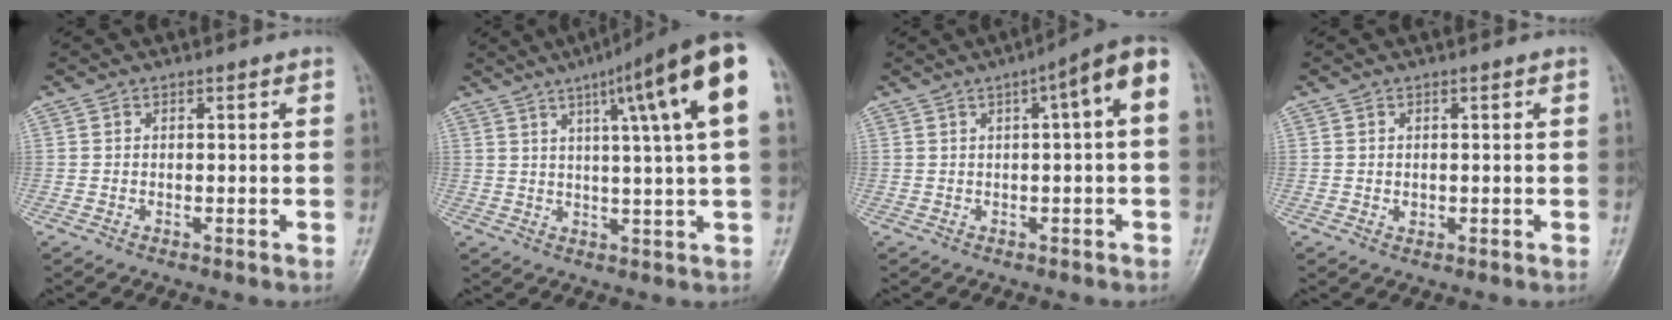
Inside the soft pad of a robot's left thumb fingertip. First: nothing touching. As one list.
[{"total": 16.7, "force": [6.3, 1.0, 15.4], "torque": [-0.220, 0.000, 0.083]}, {"total": 7.5, "force": [1.5, 1.4, 7.3], "torque": [-0.103, 0.026, 0.014]}, {"total": 0.9, "force": [0.2, 0.8, 0.3], "torque": [-0.001, -0.002, 0.006]}]